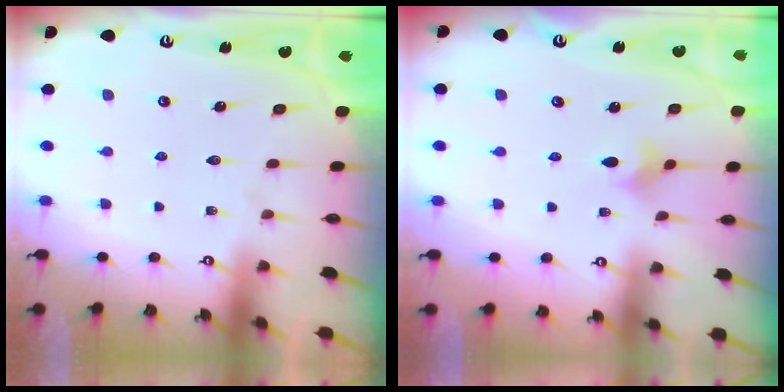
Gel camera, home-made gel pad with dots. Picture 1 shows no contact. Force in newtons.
{"total": 4.2, "press": 4.2, "slide": 0.7}